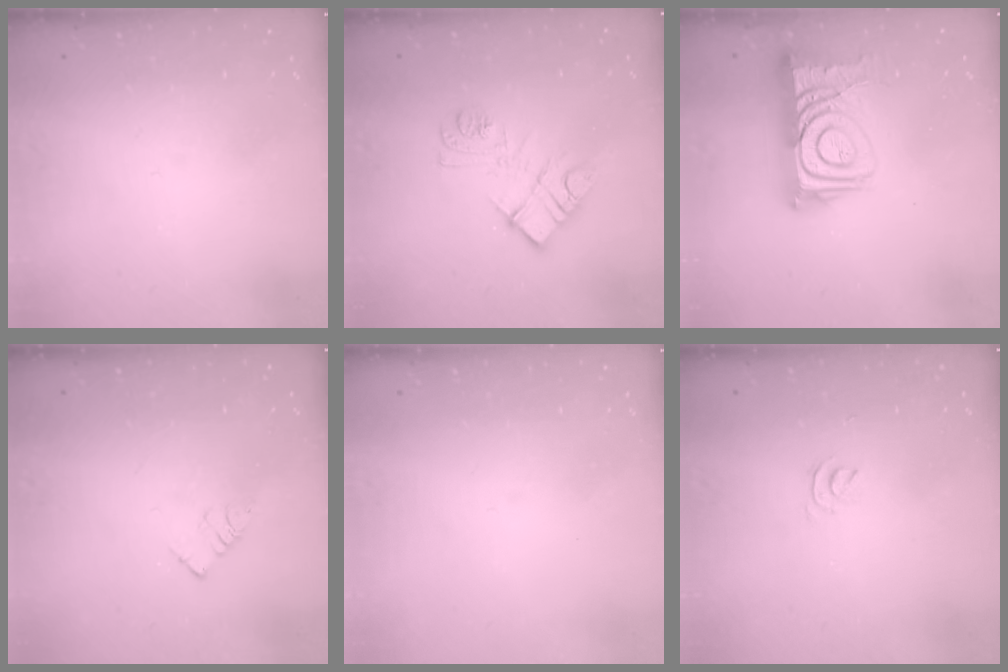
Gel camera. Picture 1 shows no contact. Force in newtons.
{"total": 11.1, "press": 11.1, "slide": 0.5}
{"total": 16.4, "press": 16.3, "slide": 1.6}
{"total": 3.1, "press": 3.1, "slide": 0.2}
{"total": 0.0}
{"total": 2.9, "press": 2.9, "slide": 0.5}